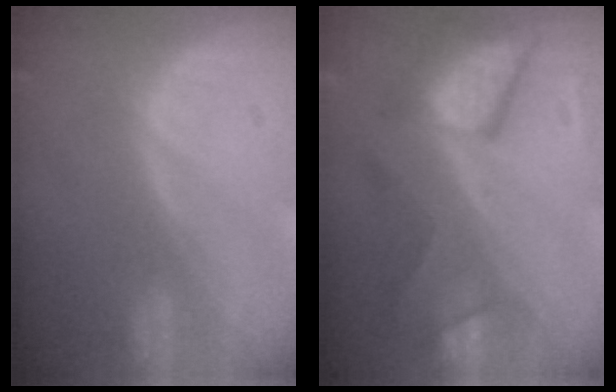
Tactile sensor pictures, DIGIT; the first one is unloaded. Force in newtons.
{"total": 8.6, "press": 8.6, "slide": 0.4}